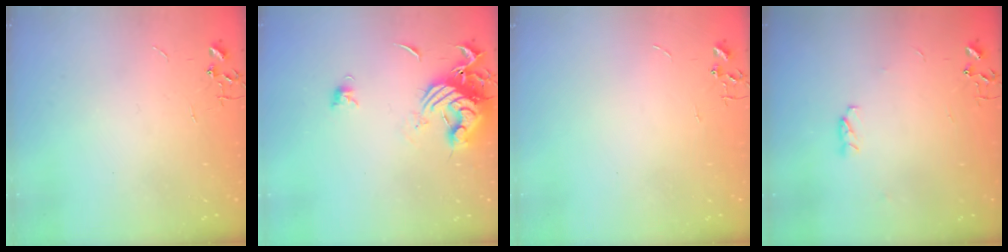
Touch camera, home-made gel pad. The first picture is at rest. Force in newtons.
{"total": 12.5, "press": 12.5, "slide": 1.4}
{"total": 0.0}
{"total": 3.5, "press": 3.4, "slide": 1.0}